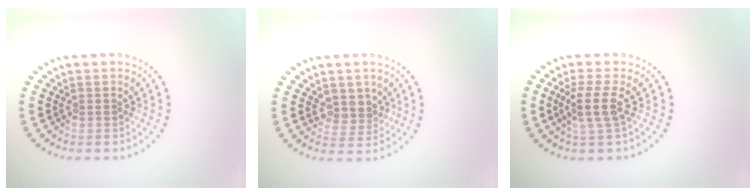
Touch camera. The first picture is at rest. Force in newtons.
{"total": 2.5, "press": 2.1, "slide": 1.3}
{"total": 2.8, "press": 2.3, "slide": 1.6}